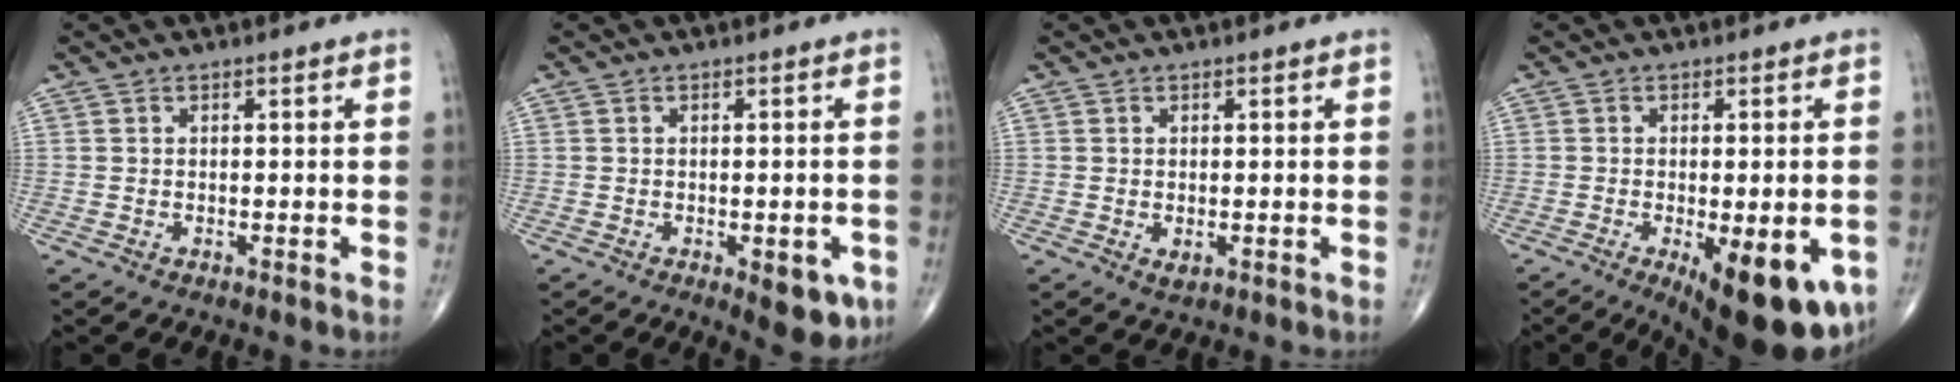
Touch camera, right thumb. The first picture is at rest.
{"total": 6.8, "force": [-2.6, 2.8, 5.6], "torque": [-0.049, 0.000, -0.026]}
{"total": 1.5, "force": [-0.3, 0.9, 1.2], "torque": [-0.017, -0.003, -0.003]}
{"total": 16.3, "force": [-6.1, 6.0, 13.8], "torque": [-0.142, -0.010, -0.071]}